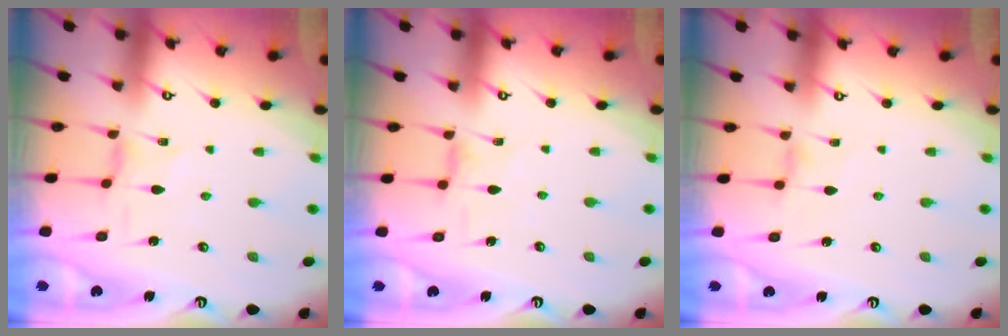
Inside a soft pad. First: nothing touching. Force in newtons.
{"total": 1.4, "press": 1.4, "slide": 0.4}
{"total": 1.2, "press": 1.1, "slide": 0.3}